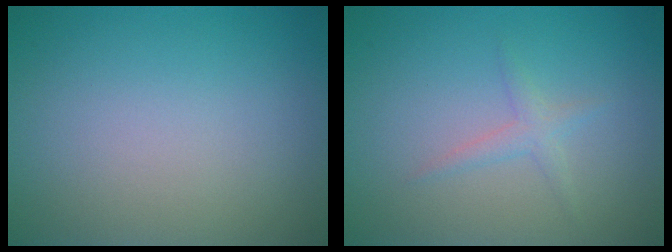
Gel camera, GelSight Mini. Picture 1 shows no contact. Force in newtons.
{"total": 1.3, "press": 1.3, "slide": 0.0}